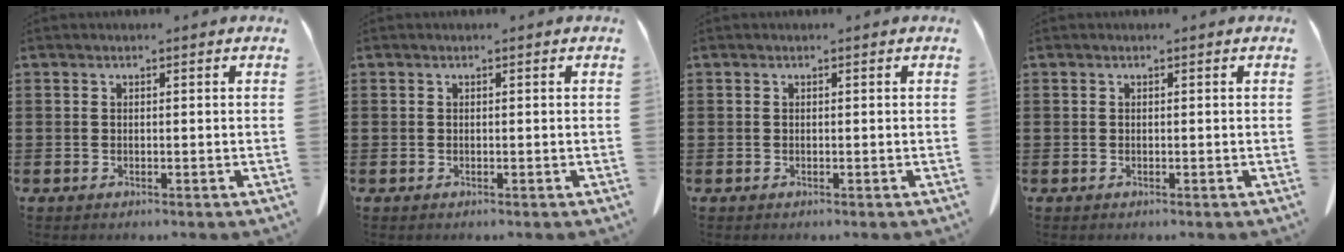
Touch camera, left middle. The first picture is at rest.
{"total": 0.0}
{"total": 0.0}
{"total": 0.0}